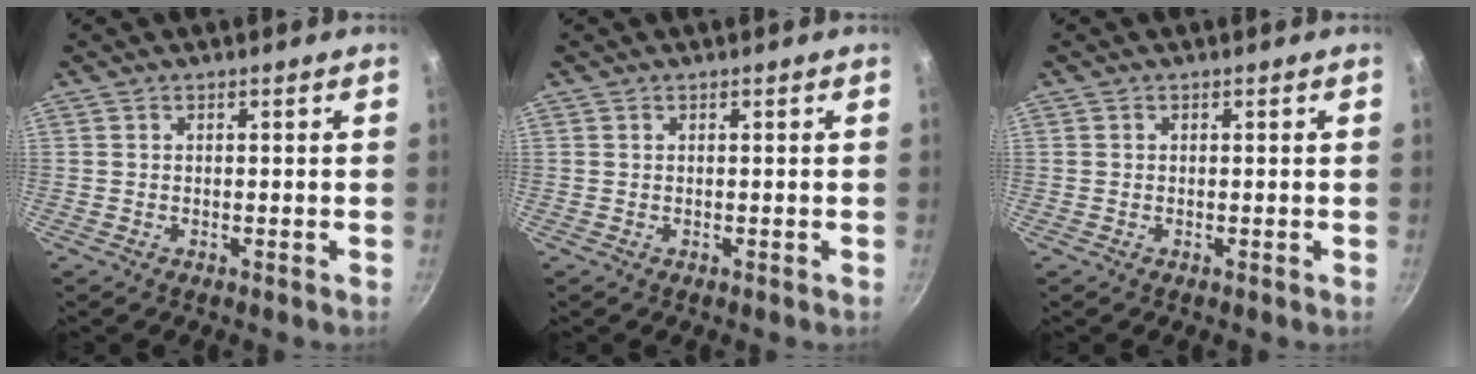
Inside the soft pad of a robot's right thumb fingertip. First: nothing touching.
{"total": 0.0}
{"total": 0.0}